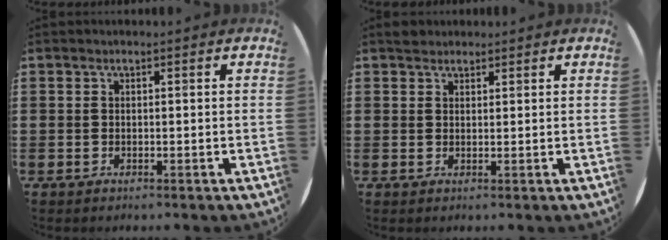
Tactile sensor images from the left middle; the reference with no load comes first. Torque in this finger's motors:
{"motor_torque": [0.47, -0.44, 0.00, 0.03]}